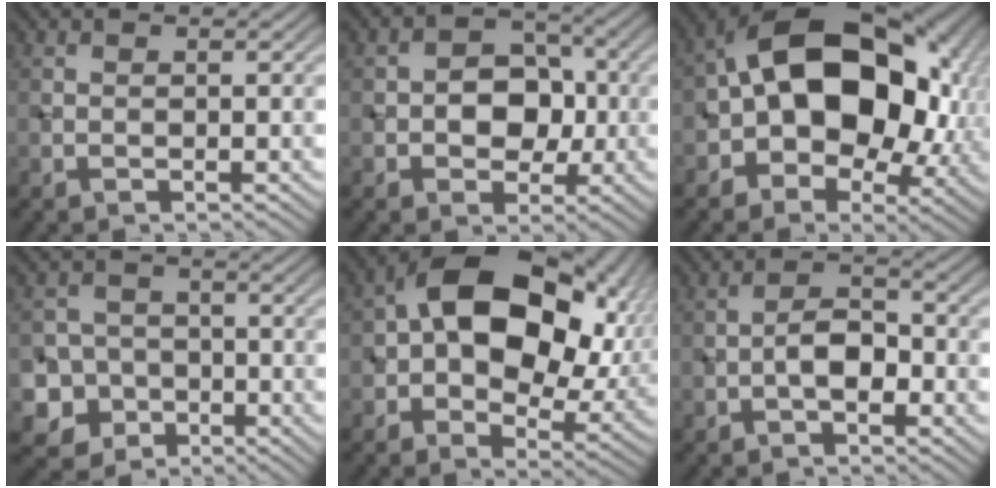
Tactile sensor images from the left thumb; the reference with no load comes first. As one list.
[{"total": 6.0, "force": [-0.6, 4.6, 3.8], "torque": [-0.041, 0.004, -0.022]}, {"total": 17.4, "force": [0.4, 11.7, 12.8], "torque": [-0.189, 0.007, -0.005]}, {"total": 7.5, "force": [-2.9, 6.7, 1.7], "torque": [-0.043, -0.010, -0.081]}, {"total": 17.0, "force": [2.7, 11.0, 12.7], "torque": [-0.193, 0.006, 0.046]}, {"total": 3.6, "force": [-1.4, 1.9, 2.8], "torque": [-0.045, 0.012, -0.031]}]